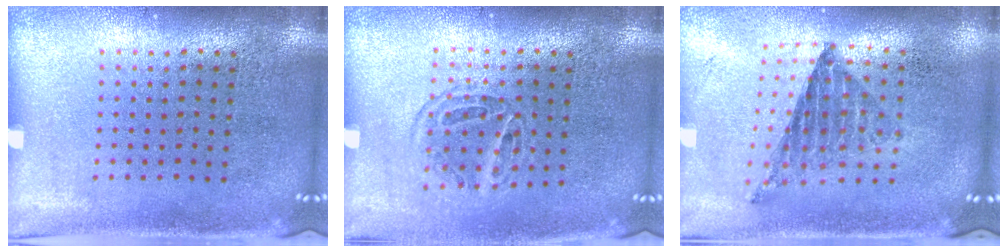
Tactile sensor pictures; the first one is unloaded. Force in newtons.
{"total": 1.1, "press": 1.0, "slide": 0.5}
{"total": 0.8, "press": 0.8, "slide": 0.2}